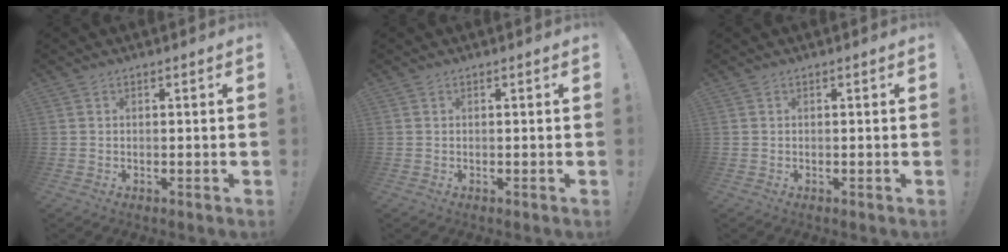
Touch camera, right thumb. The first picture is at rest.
{"total": 0.0}
{"total": 0.0}